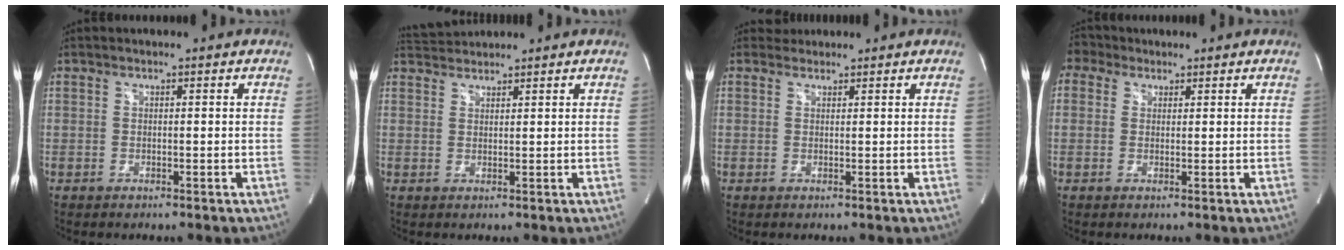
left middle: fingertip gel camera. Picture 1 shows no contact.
{"total": 3.0, "force": [3.0, 0.0, -0.2], "torque": [-0.007, 0.018, 0.062]}
{"total": 1.3, "force": [1.2, 0.4, -0.5], "torque": [0.002, 0.011, 0.020]}
{"total": 1.4, "force": [1.1, 0.8, -0.4], "torque": [0.013, 0.010, 0.017]}